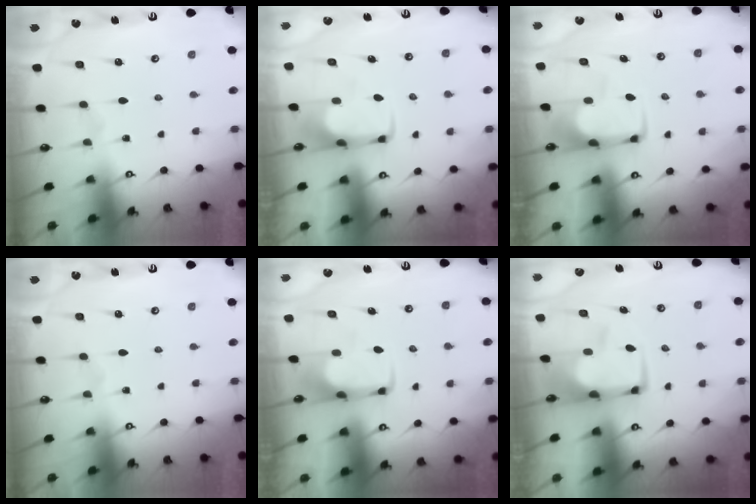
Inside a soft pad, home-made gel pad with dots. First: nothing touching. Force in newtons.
{"total": 1.4, "press": 1.3, "slide": 0.5}
{"total": 2.1, "press": 2.1, "slide": 0.4}
{"total": 0.0}
{"total": 1.4, "press": 1.3, "slide": 0.5}
{"total": 0.9, "press": 0.1, "slide": 0.9}